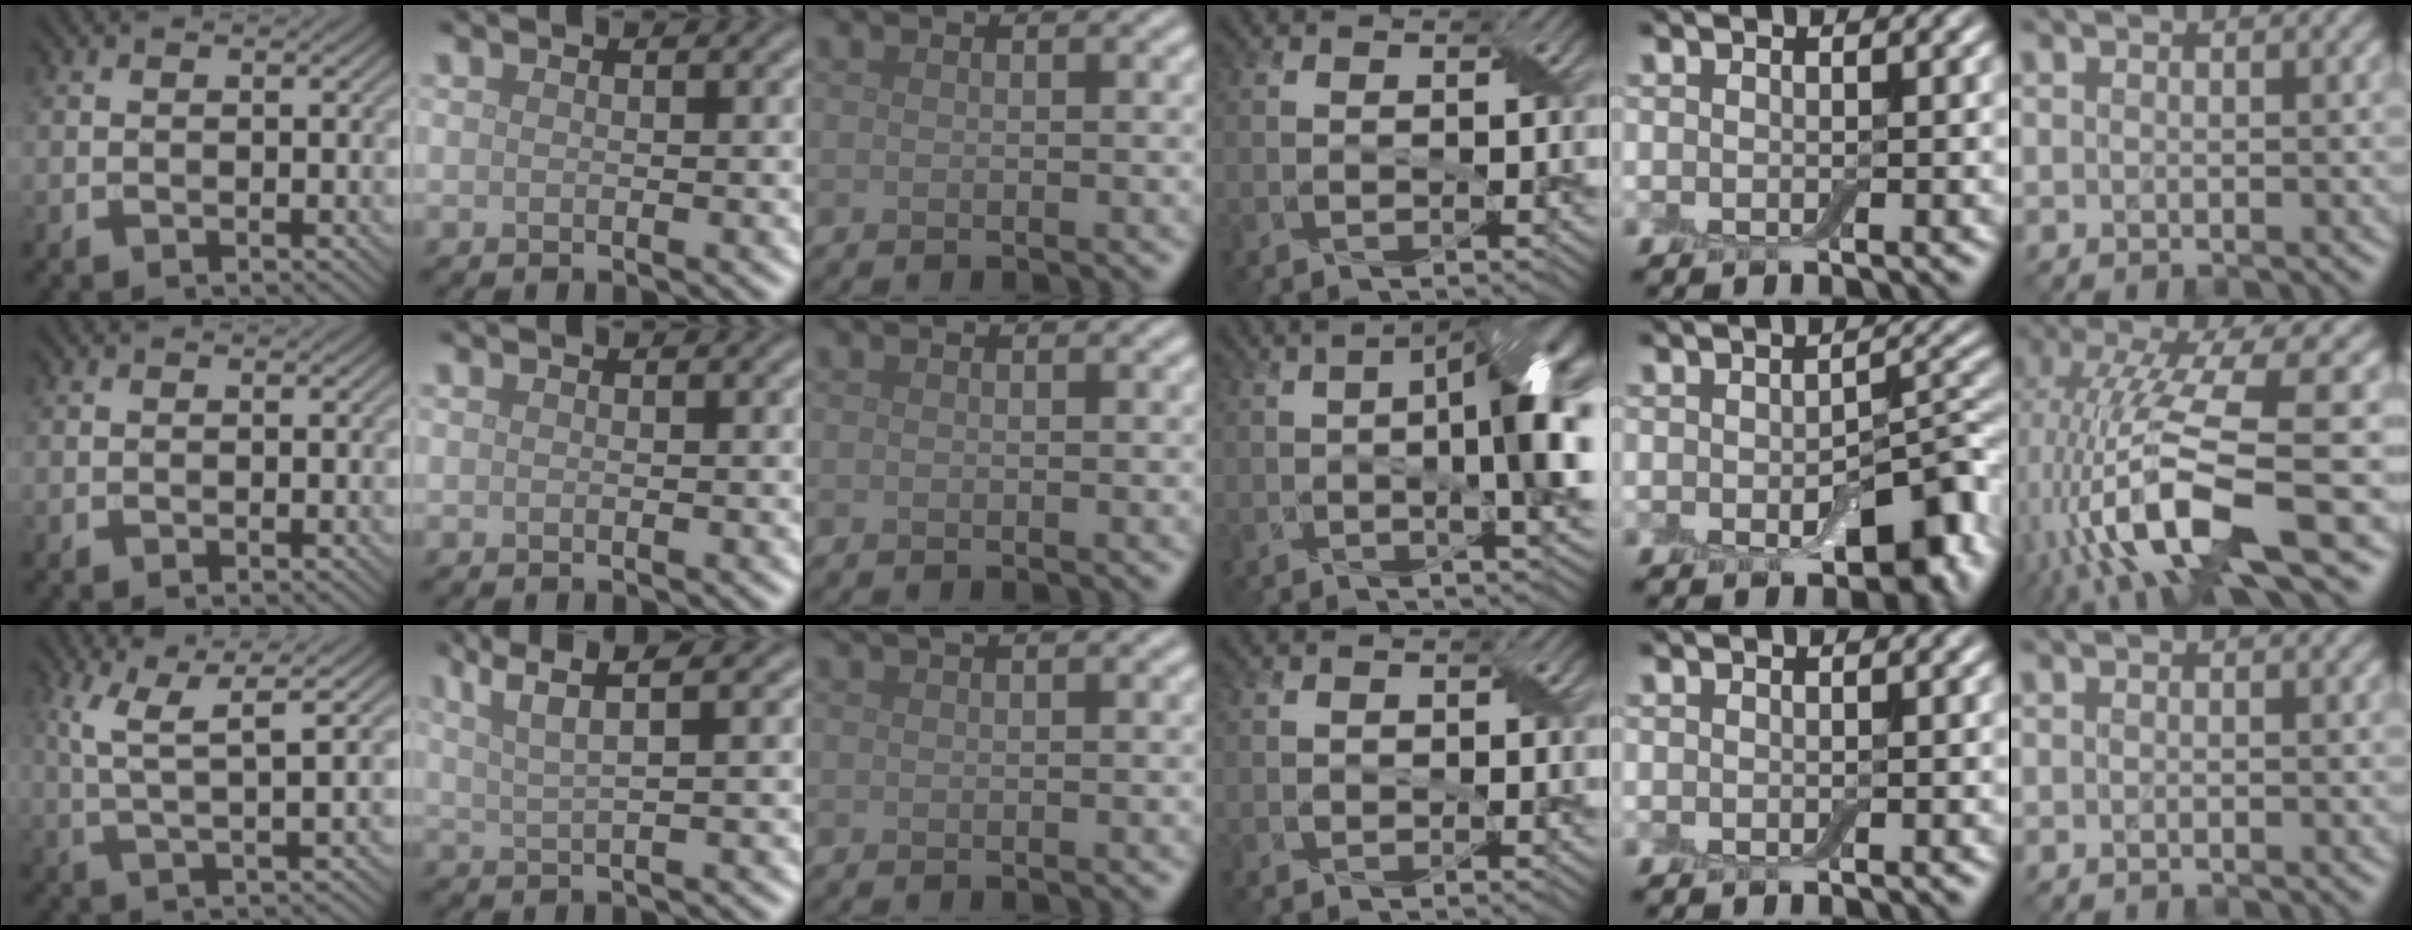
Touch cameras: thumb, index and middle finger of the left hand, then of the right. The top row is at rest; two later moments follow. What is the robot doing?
{"motion": "peel", "object": "aluminum foil"}